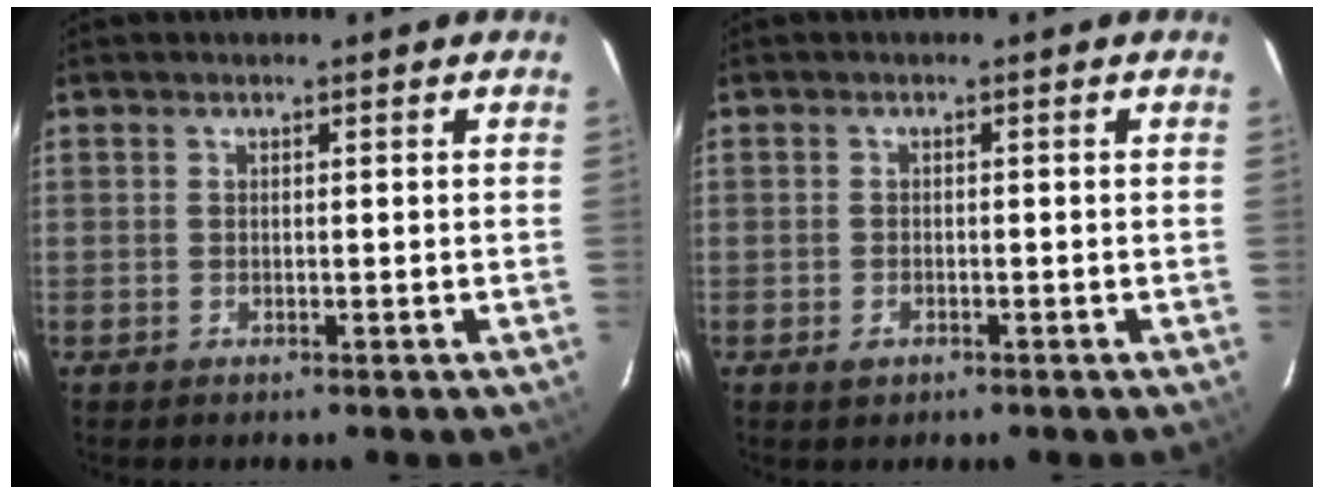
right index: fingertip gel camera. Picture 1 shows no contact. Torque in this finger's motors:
{"motor_torque": [0.13, -0.14, 0.04, 0.00]}